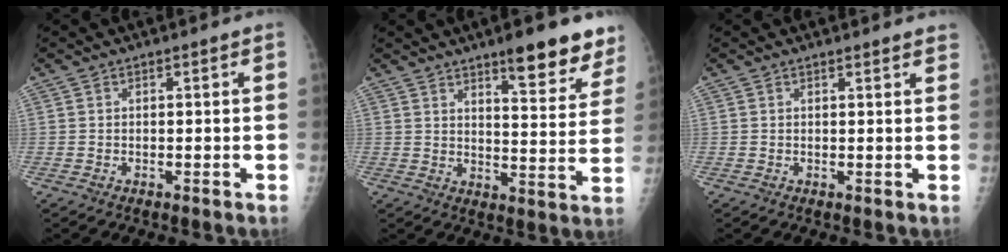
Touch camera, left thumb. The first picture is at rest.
{"total": 12.9, "force": [9.1, 3.6, 8.3], "torque": [-0.066, -0.057, 0.126]}
{"total": 2.5, "force": [2.4, 0.3, 0.6], "torque": [-0.004, -0.010, 0.019]}